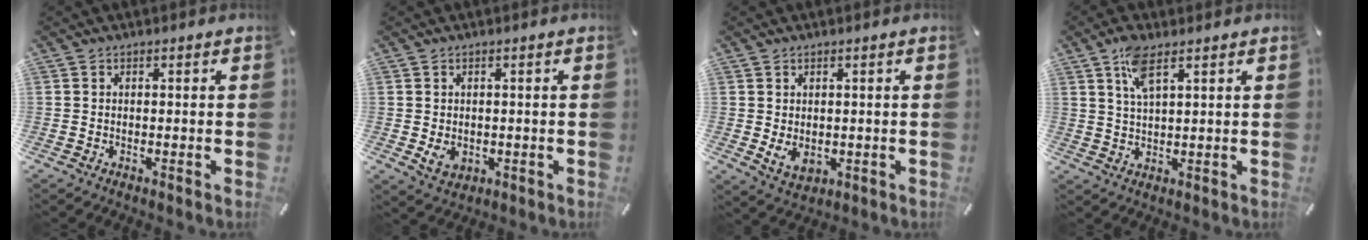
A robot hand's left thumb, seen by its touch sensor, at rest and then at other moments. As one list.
[{"total": 3.5, "force": [-0.1, 3.0, 1.8], "torque": [-0.030, -0.008, -0.005]}, {"total": 4.2, "force": [0.4, 3.3, 2.6], "torque": [-0.044, -0.007, 0.006]}, {"total": 6.5, "force": [3.8, 2.0, 4.9], "torque": [-0.108, 0.003, 0.068]}]